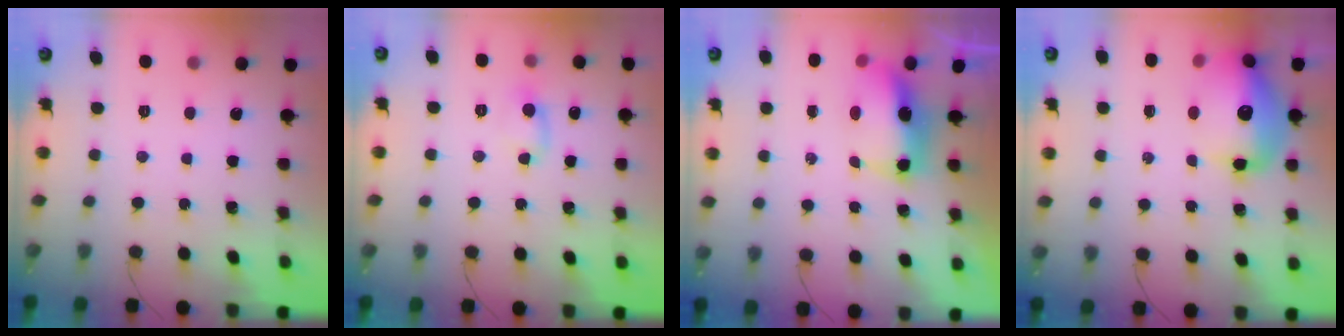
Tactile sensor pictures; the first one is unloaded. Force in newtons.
{"total": 4.3, "press": 4.2, "slide": 0.9}
{"total": 8.1, "press": 8.0, "slide": 1.5}
{"total": 16.2, "press": 15.6, "slide": 4.1}